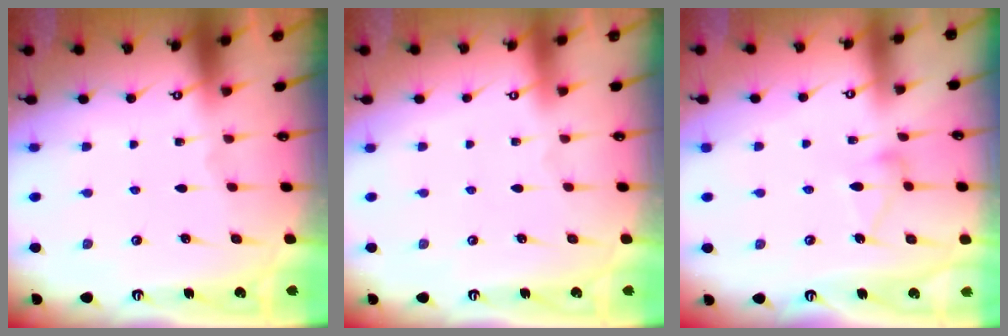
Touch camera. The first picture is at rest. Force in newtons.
{"total": 3.9, "press": 3.9, "slide": 0.1}
{"total": 8.4, "press": 8.4, "slide": 0.1}